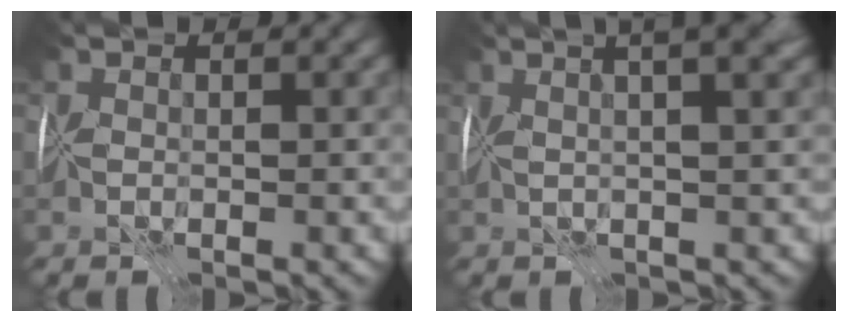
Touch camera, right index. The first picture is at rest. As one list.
[{"total": 9.7, "force": [5.0, 3.9, 7.3], "torque": [-0.046, 0.057, 0.030]}]